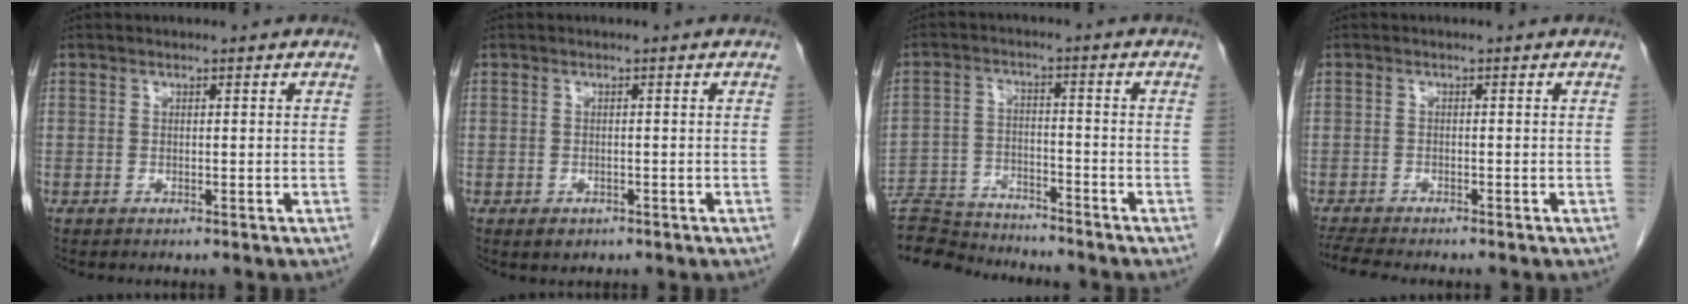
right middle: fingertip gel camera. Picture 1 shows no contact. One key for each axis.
{"total": 1.6, "fx": -0.9, "fy": 1.1, "fz": 0.7, "tx": -0.013, "ty": 0.001, "tz": -0.003}
{"total": 11.6, "fx": -11.3, "fy": 1.1, "fz": 2.6, "tx": -0.045, "ty": 0.000, "tz": -0.192}
{"total": 4.8, "fx": -4.3, "fy": 0.2, "fz": 2.0, "tx": -0.040, "ty": -0.015, "tz": -0.072}